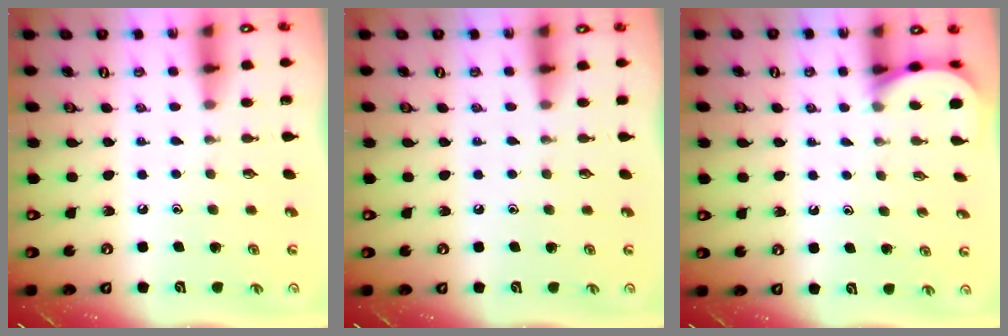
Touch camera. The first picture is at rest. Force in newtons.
{"total": 2.2, "press": 2.2, "slide": 0.3}
{"total": 2.5, "press": 2.5, "slide": 0.3}